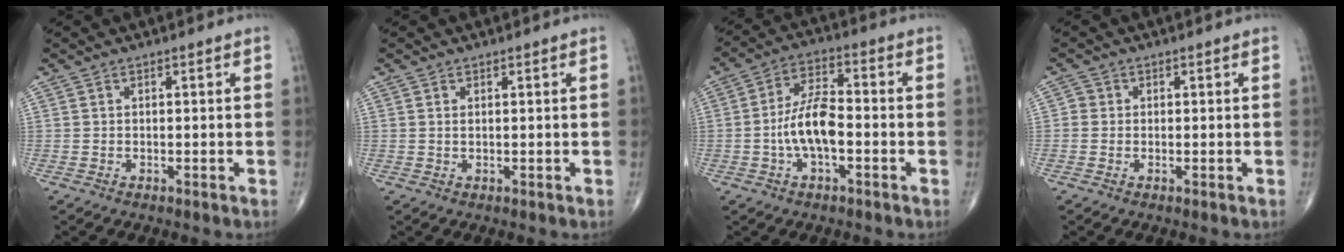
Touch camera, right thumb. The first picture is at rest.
{"total": 0.6, "force": [0.2, 0.2, 0.5], "torque": [-0.011, 0.001, 0.006]}
{"total": 9.5, "force": [-2.0, 4.2, 8.3], "torque": [-0.162, 0.031, -0.044]}
{"total": 1.4, "force": [0.0, 1.3, 0.4], "torque": [0.002, 0.003, -0.006]}